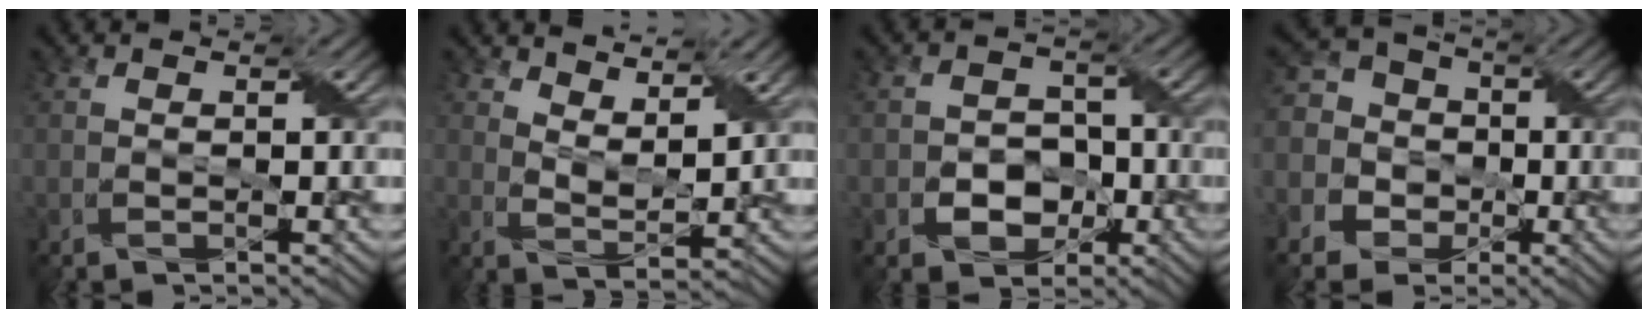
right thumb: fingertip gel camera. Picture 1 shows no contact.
{"total": 4.8, "force": [4.2, 1.2, 1.9], "torque": [-0.041, -0.017, 0.082]}
{"total": 4.0, "force": [-1.8, 3.2, 1.5], "torque": [-0.019, -0.004, -0.027]}
{"total": 7.4, "force": [-1.8, 6.9, 1.9], "torque": [-0.069, -0.006, -0.053]}